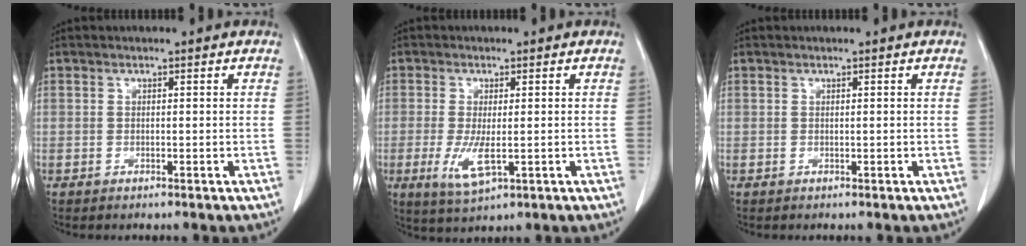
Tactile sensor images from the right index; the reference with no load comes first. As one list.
[{"total": 5.2, "force": [-1.2, 1.5, 4.9], "torque": [-0.100, -0.014, -0.018]}, {"total": 0.0}]